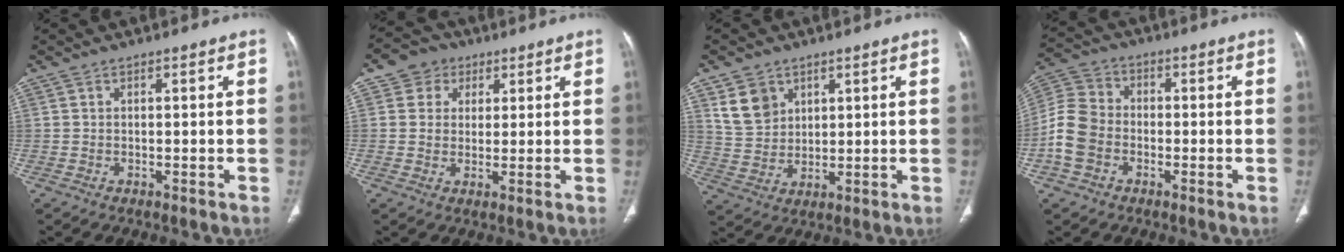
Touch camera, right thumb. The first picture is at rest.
{"total": 6.2, "force": [2.5, 5.6, 1.2], "torque": [0.010, -0.003, 0.038]}
{"total": 7.3, "force": [3.9, 5.4, 2.8], "torque": [-0.029, -0.016, 0.085]}
{"total": 9.3, "force": [-2.5, 7.3, 5.1], "torque": [-0.101, 0.028, -0.056]}